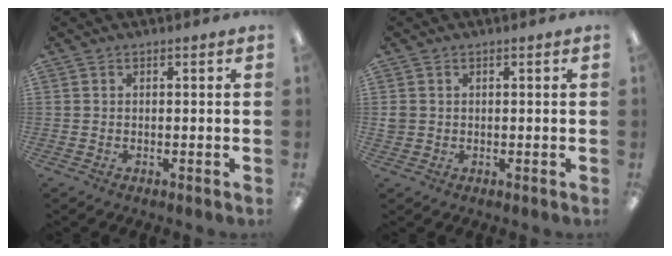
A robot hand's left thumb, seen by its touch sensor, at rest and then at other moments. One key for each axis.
{"total": 1.4, "fx": 0.4, "fy": 1.3, "fz": 0.2, "tx": -0.006, "ty": 0.002, "tz": 0.008}